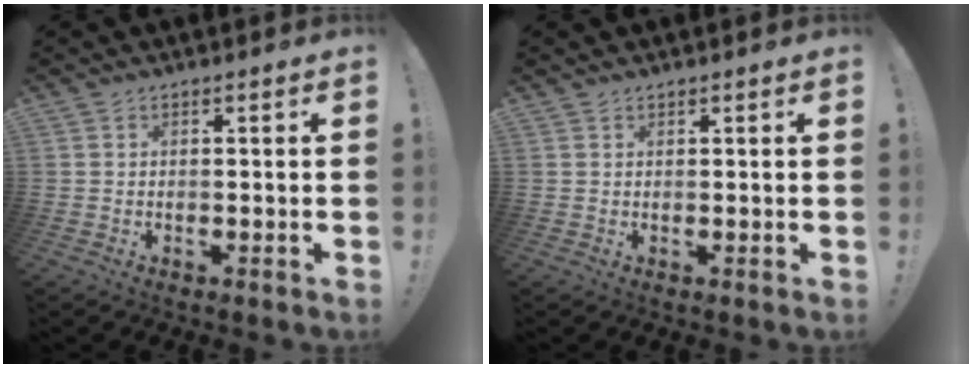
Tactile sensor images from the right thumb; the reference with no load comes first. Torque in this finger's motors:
{"motor_torque": [0.20, -0.36, -0.21, 0.34, -0.04]}